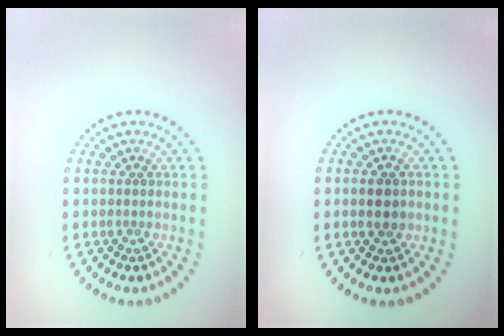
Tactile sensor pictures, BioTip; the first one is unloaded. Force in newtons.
{"total": 1.6, "press": 1.6, "slide": 0.2}